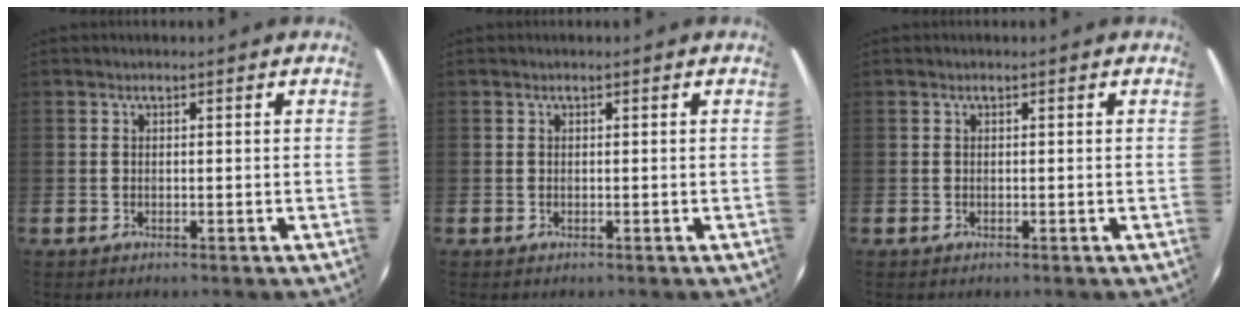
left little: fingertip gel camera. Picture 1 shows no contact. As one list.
[{"total": 0.0}, {"total": 0.0}]